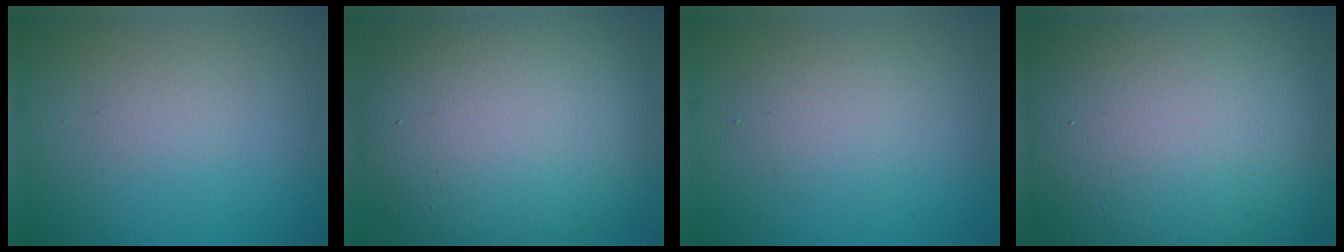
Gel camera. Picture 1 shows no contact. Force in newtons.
{"total": 13.5, "press": 13.5, "slide": 0.6}
{"total": 2.3, "press": 2.3, "slide": 0.2}
{"total": 21.2, "press": 21.1, "slide": 1.4}